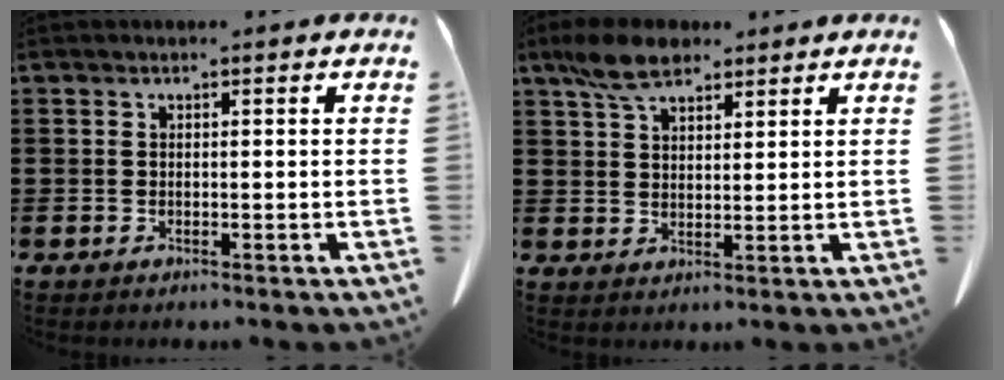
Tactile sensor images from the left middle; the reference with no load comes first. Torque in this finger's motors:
{"motor_torque": [2.10, 0.04, 0.30, 0.21]}